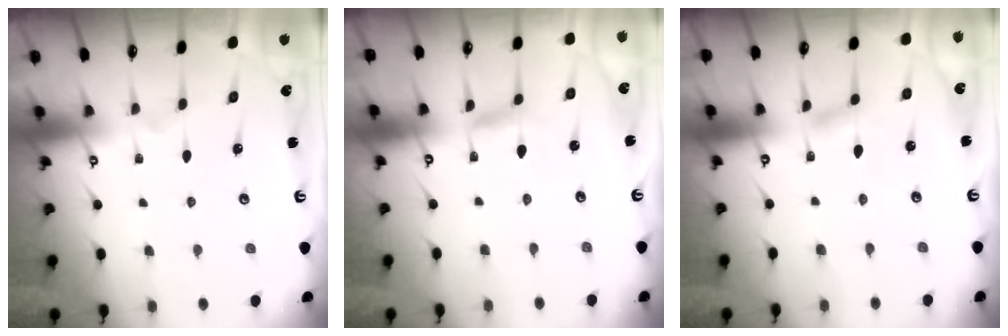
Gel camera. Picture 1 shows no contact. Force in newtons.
{"total": 2.7, "press": 2.7, "slide": 0.2}
{"total": 2.9, "press": 2.9, "slide": 0.3}